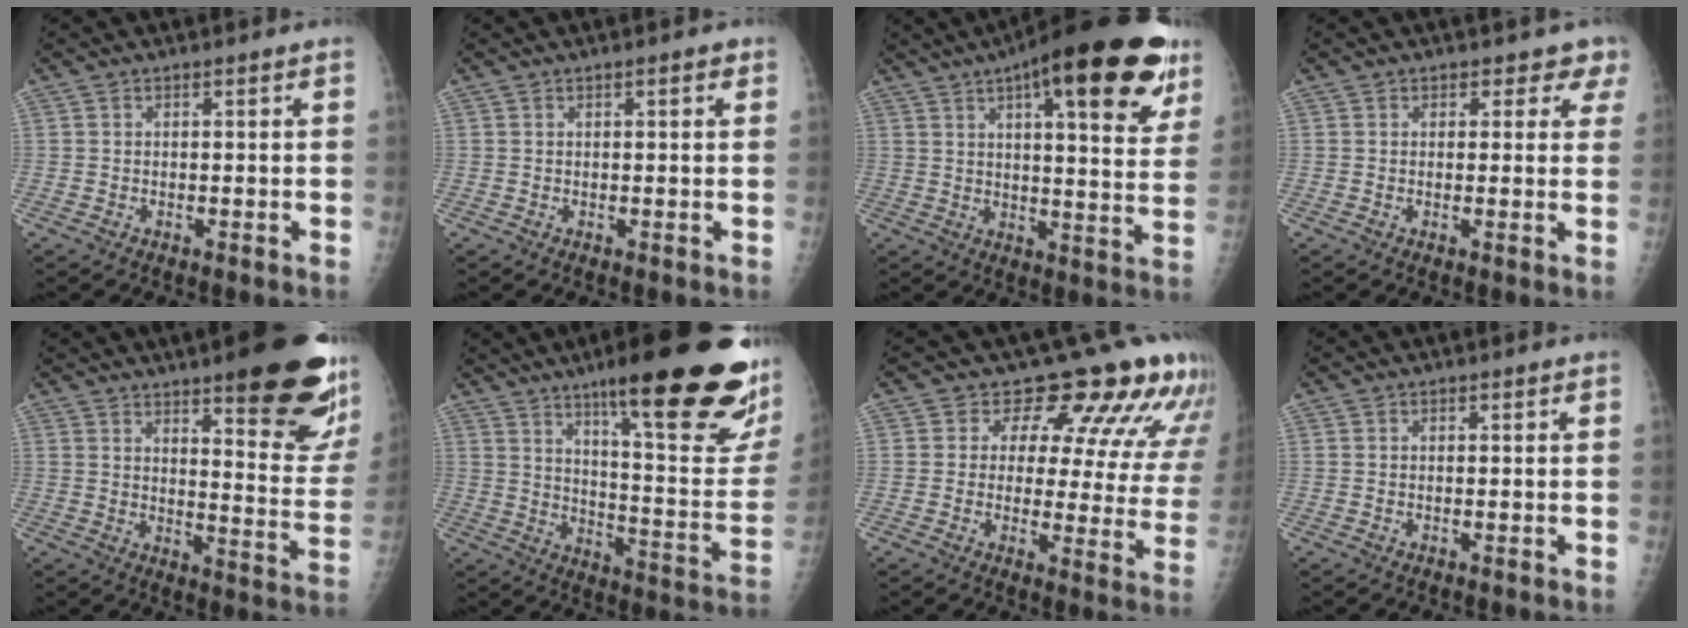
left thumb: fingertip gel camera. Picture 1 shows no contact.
{"total": 1.4, "force": [0.6, 0.5, 1.1], "torque": [-0.014, 0.001, 0.007]}
{"total": 25.9, "force": [14.2, 7.7, 20.3], "torque": [-0.259, -0.021, 0.189]}
{"total": 3.5, "force": [2.6, 2.3, 0.3], "torque": [0.032, -0.014, 0.011]}
{"total": 23.0, "force": [14.0, 5.7, 17.3], "torque": [-0.192, -0.081, 0.182]}
{"total": 30.1, "force": [18.3, 5.8, 23.2], "torque": [-0.255, -0.070, 0.265]}
{"total": 15.3, "force": [11.8, 6.4, 7.4], "torque": [-0.039, -0.066, 0.121]}
{"total": 0.0}